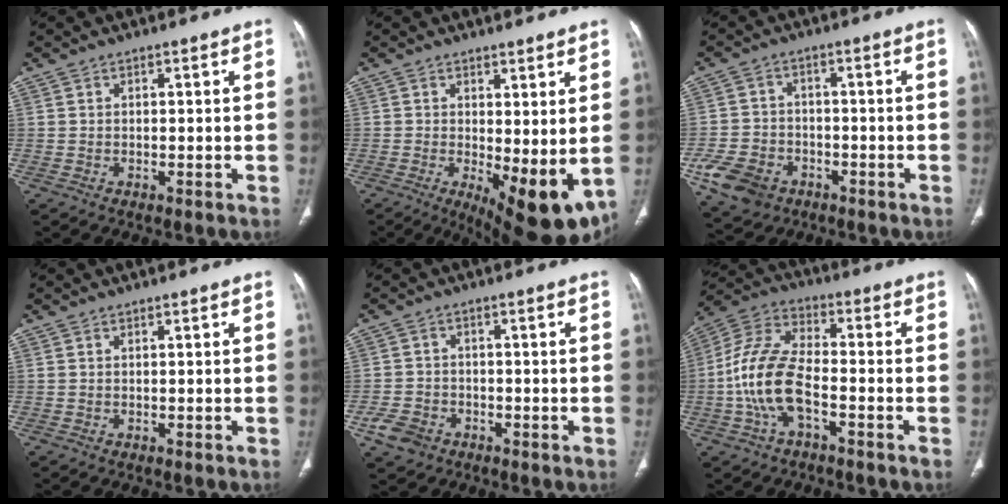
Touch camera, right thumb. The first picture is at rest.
{"total": 11.6, "force": [-1.2, 4.4, 10.7], "torque": [-0.147, -0.027, -0.003]}
{"total": 9.4, "force": [-4.3, 7.3, 4.1], "torque": [-0.074, 0.021, -0.070]}
{"total": 0.0}
{"total": 5.2, "force": [-2.6, 4.0, 2.0], "torque": [-0.034, 0.013, -0.042]}
{"total": 13.0, "force": [-3.4, 6.2, 10.9], "torque": [-0.233, 0.036, -0.069]}